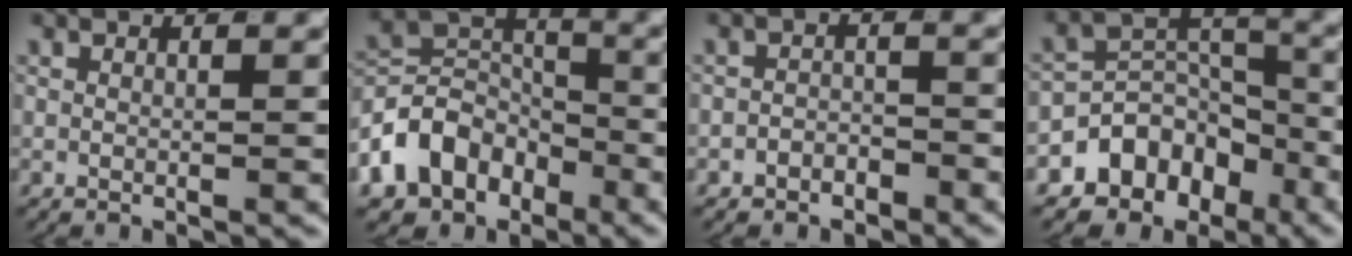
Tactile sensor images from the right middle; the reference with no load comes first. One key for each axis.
{"total": 10.6, "fx": -3.3, "fy": 8.2, "fz": 5.8, "tx": -0.103, "ty": -0.023, "tz": -0.055}
{"total": 2.3, "fx": -2.1, "fy": 1.0, "fz": 0.1, "tx": 0.008, "ty": -0.002, "tz": -0.036}
{"total": 12.2, "fx": -6.4, "fy": 9.2, "fz": 4.8, "tx": -0.061, "ty": -0.017, "tz": -0.113}